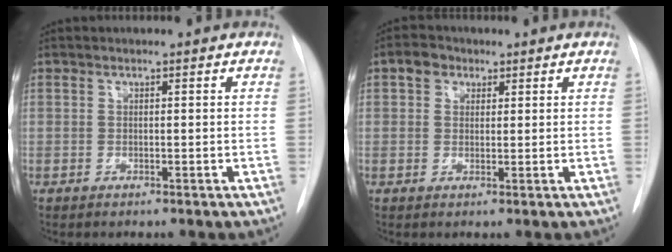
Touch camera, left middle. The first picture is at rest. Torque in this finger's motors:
{"motor_torque": [0.12, -0.12, -0.04, 0.02]}